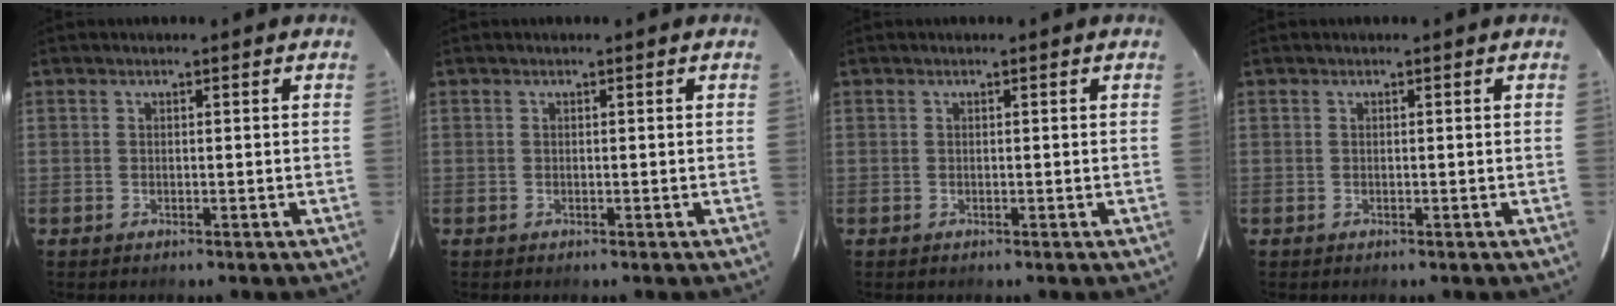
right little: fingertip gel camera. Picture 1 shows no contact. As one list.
[{"total": 0.0}, {"total": 0.0}, {"total": 0.0}]